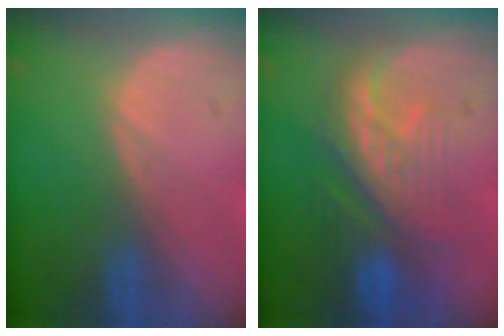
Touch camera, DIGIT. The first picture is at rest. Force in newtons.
{"total": 8.7, "press": 8.3, "slide": 2.6}